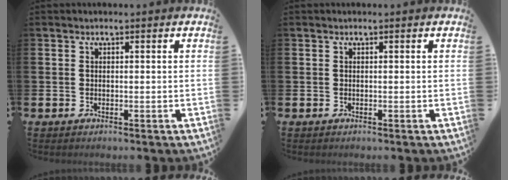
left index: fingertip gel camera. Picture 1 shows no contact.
{"total": 0.0}